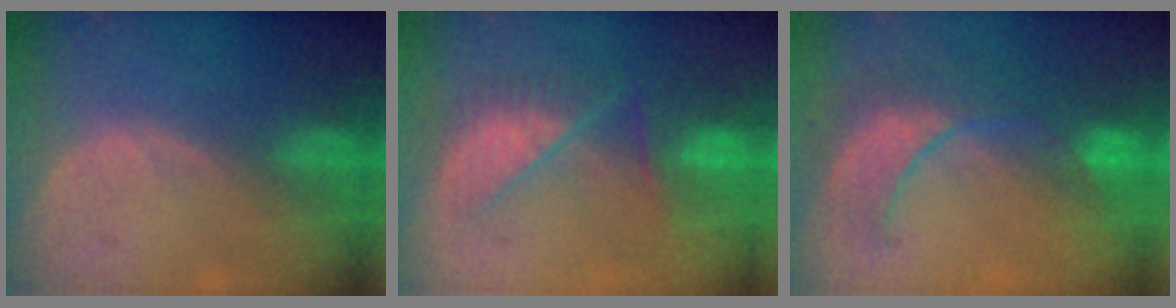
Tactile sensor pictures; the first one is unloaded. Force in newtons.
{"total": 7.5, "press": 7.3, "slide": 1.9}
{"total": 8.1, "press": 8.1, "slide": 0.7}